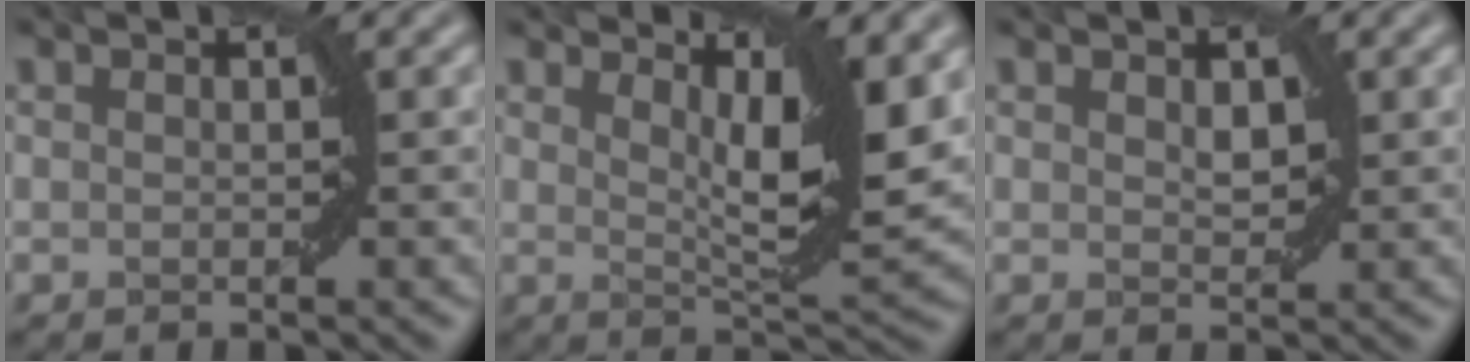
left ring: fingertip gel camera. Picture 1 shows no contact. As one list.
[{"total": 6.3, "force": [2.5, 1.4, 5.6], "torque": [-0.076, -0.009, 0.045]}, {"total": 1.4, "force": [0.5, 0.8, 1.0], "torque": [-0.016, -0.001, 0.014]}]